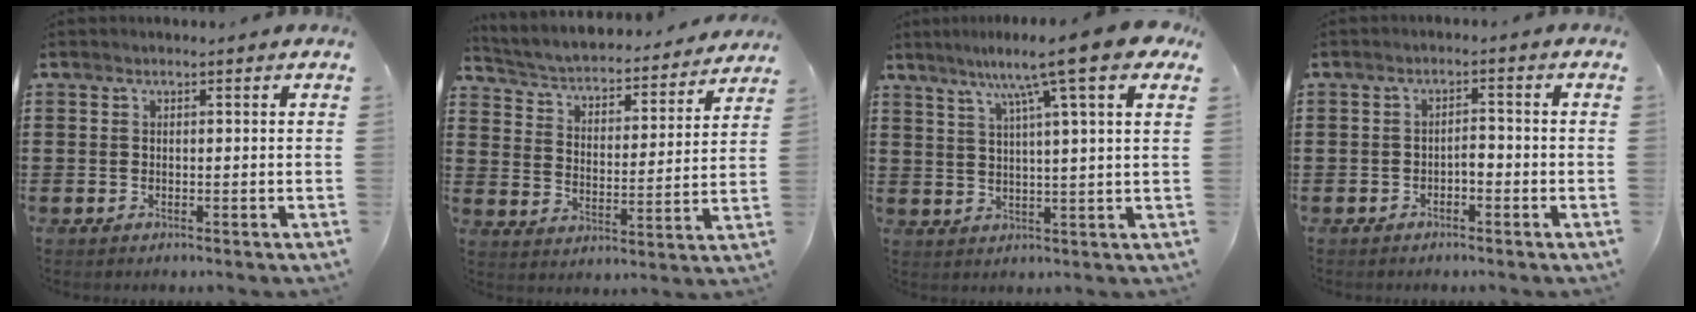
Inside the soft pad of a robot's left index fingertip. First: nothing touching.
{"total": 3.2, "force": [3.1, 0.5, 0.7], "torque": [-0.035, -0.029, 0.042]}
{"total": 10.2, "force": [6.5, -0.1, 7.8], "torque": [-0.150, -0.013, 0.104]}
{"total": 1.9, "force": [-1.2, 0.7, 1.3], "torque": [-0.028, 0.004, -0.026]}